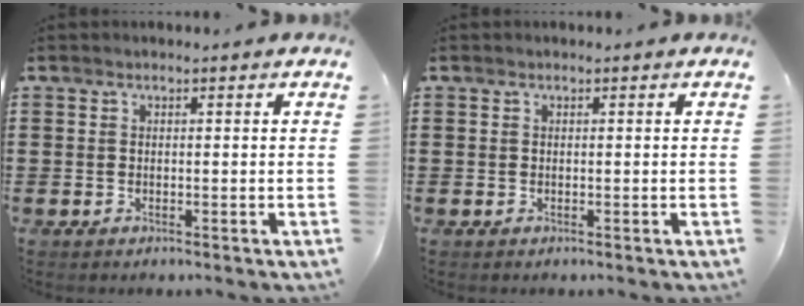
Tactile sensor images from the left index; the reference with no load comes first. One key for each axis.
{"total": 0.0}